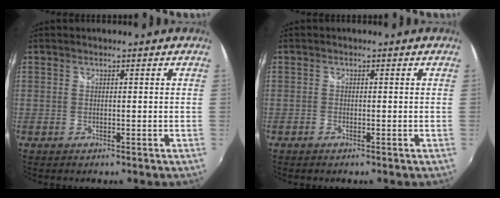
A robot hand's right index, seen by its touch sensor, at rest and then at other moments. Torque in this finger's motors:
{"motor_torque": [0.18, -0.06, 0.09, -0.01]}